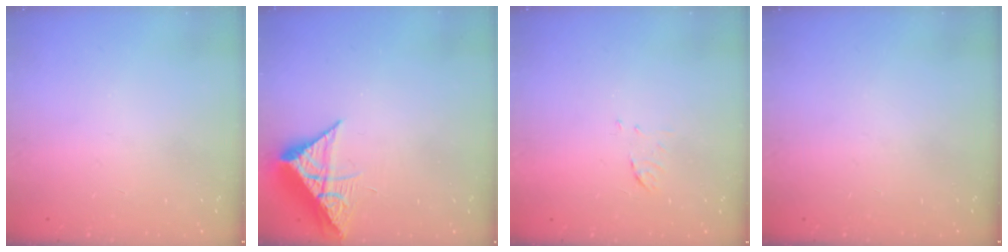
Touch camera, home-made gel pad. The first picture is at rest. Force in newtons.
{"total": 8.1, "press": 8.1, "slide": 0.3}
{"total": 5.4, "press": 5.3, "slide": 1.0}
{"total": 0.0}